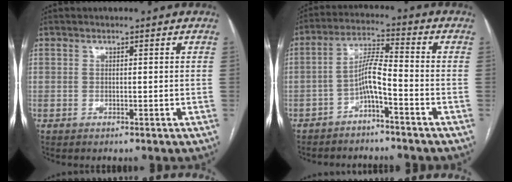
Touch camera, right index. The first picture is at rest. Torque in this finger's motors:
{"motor_torque": [0.41, -0.17, 0.28, 0.05]}